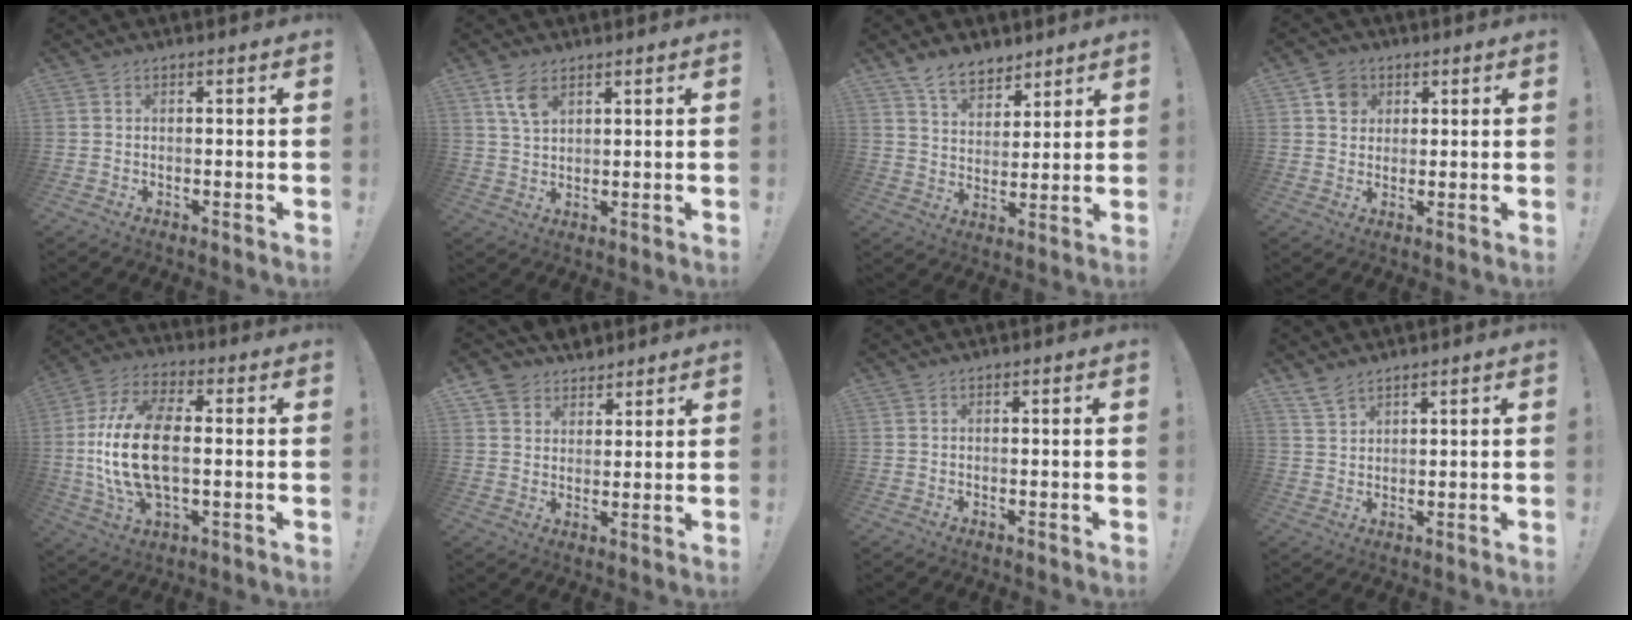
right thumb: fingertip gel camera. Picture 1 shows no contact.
{"total": 6.2, "force": [3.5, 3.0, 4.0], "torque": [-0.076, -0.013, 0.066]}
{"total": 9.4, "force": [7.3, 5.1, 3.0], "torque": [-0.054, -0.045, 0.142]}
{"total": 5.9, "force": [2.4, 5.2, 1.5], "torque": [-0.017, -0.003, 0.046]}
{"total": 19.0, "force": [-0.3, 10.2, 16.0], "torque": [-0.318, 0.000, -0.002]}
{"total": 6.4, "force": [4.9, 4.1, -0.2], "torque": [0.001, -0.037, 0.096]}
{"total": 0.0}
{"total": 4.3, "force": [3.6, 1.5, 1.7], "torque": [-0.032, -0.022, 0.069]}